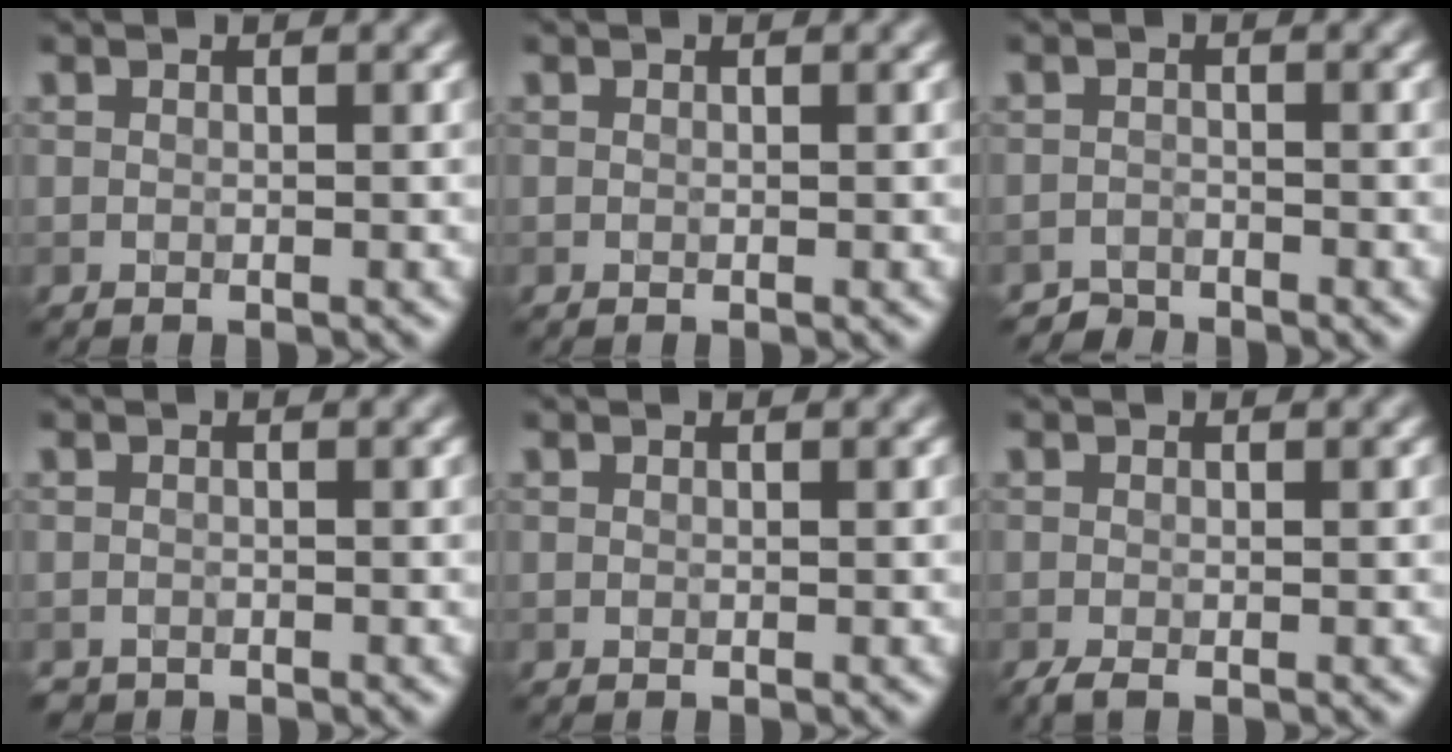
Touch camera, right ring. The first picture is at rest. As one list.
[{"total": 0.0}, {"total": 1.5, "force": [-1.4, 0.3, -0.3], "torque": [0.009, 0.005, -0.028]}, {"total": 0.6, "force": [-0.6, 0.2, -0.1], "torque": [0.003, -0.002, -0.011]}, {"total": 0.0}, {"total": 1.0, "force": [-0.6, 0.2, 0.8], "torque": [-0.015, -0.004, -0.014]}]